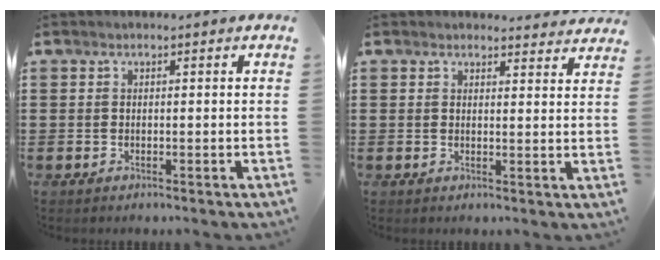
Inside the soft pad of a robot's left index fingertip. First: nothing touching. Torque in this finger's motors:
{"motor_torque": [-0.86, -0.83, -0.08, -0.01]}